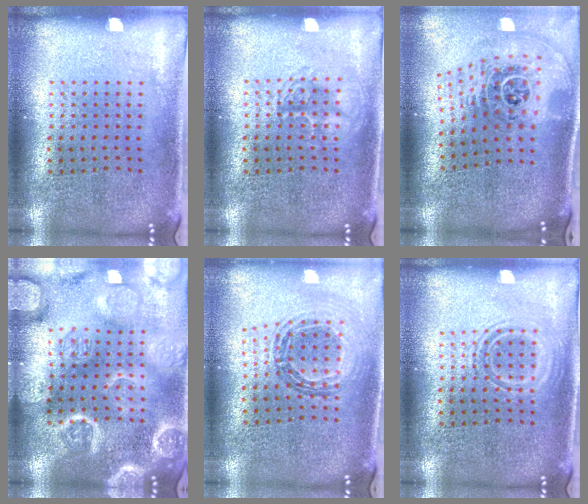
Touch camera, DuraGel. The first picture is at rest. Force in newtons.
{"total": 1.9, "press": 1.9, "slide": 0.3}
{"total": 2.5, "press": 1.8, "slide": 1.8}
{"total": 5.4, "press": 5.4, "slide": 0.7}
{"total": 0.9, "press": 0.9, "slide": 0.0}
{"total": 1.0, "press": 1.0, "slide": 0.2}